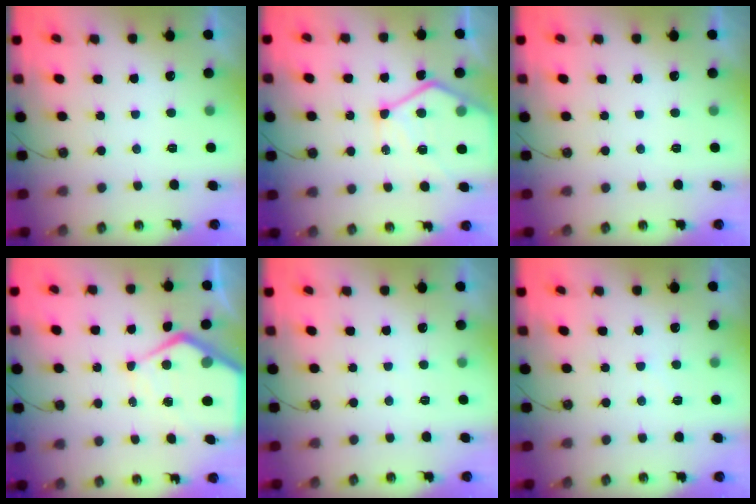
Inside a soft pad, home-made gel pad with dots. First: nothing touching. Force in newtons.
{"total": 14.4, "press": 14.3, "slide": 1.4}
{"total": 0.0}
{"total": 10.5, "press": 10.5, "slide": 1.1}
{"total": 3.1, "press": 3.1, "slide": 0.4}
{"total": 2.4, "press": 2.4, "slide": 0.4}